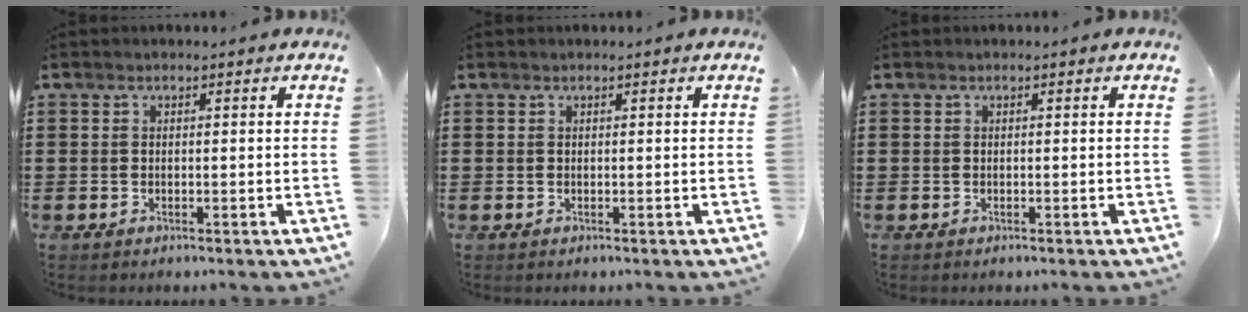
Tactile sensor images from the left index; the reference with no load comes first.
{"total": 0.0}
{"total": 0.0}